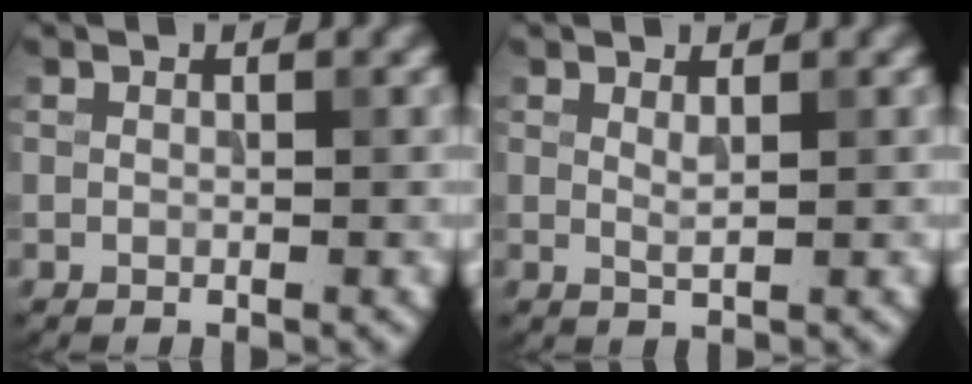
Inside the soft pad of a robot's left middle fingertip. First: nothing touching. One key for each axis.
{"total": 0.9, "fx": 0.5, "fy": 0.2, "fz": 0.7, "tx": -0.013, "ty": -0.003, "tz": 0.010}